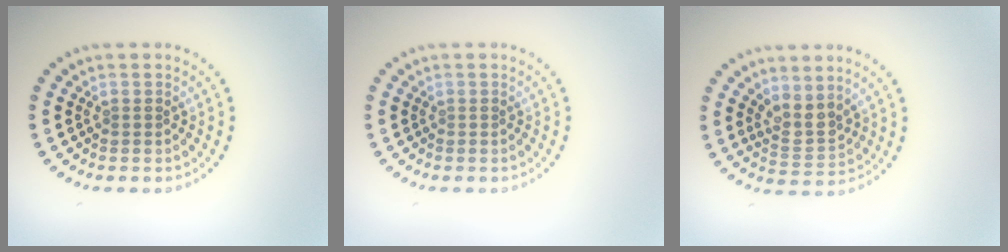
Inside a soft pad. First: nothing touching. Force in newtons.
{"total": 0.0}
{"total": 2.4, "press": 2.0, "slide": 1.5}